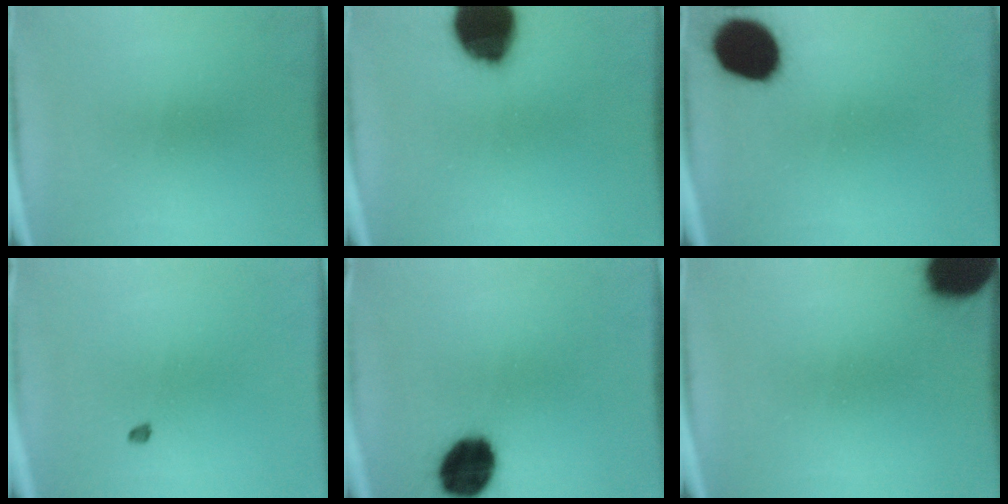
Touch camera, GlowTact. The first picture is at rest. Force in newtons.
{"total": 18.9}
{"total": 10.8}
{"total": 0.9}
{"total": 13.9}
{"total": 18.4}